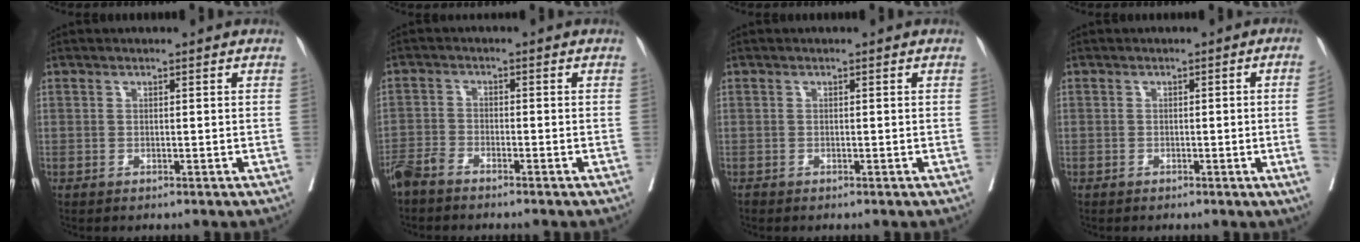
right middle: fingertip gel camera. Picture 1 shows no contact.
{"total": 3.4, "force": [-3.1, 0.1, 1.3], "torque": [-0.025, -0.006, -0.066]}
{"total": 0.0}
{"total": 4.0, "force": [-0.7, -1.1, 3.7], "torque": [-0.042, -0.004, -0.009]}